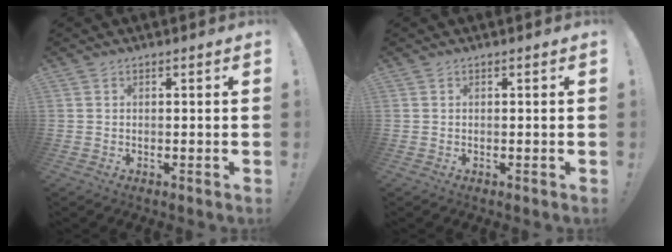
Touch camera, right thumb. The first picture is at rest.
{"total": 0.0}